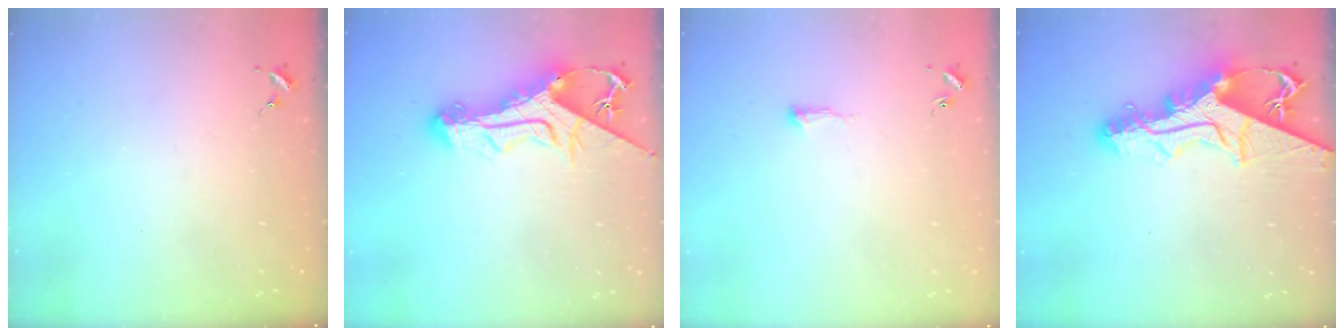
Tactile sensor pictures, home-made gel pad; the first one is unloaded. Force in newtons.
{"total": 14.6, "press": 14.5, "slide": 1.8}
{"total": 5.1, "press": 5.0, "slide": 0.5}
{"total": 16.6, "press": 16.5, "slide": 1.4}